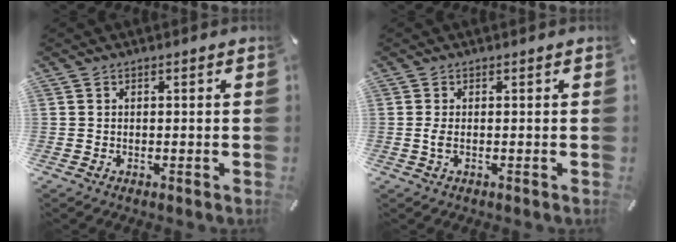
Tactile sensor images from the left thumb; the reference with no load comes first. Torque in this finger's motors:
{"motor_torque": [0.41, 0.33, 0.34, -0.07, 0.02]}